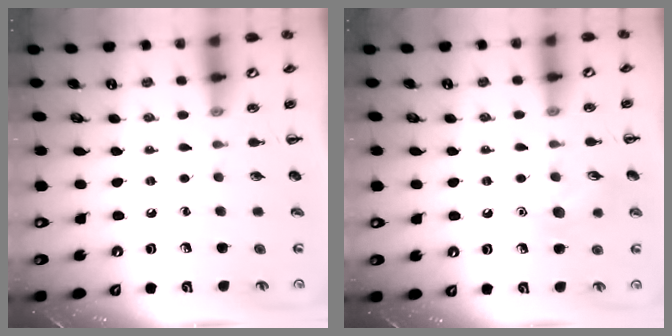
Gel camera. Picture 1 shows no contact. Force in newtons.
{"total": 8.1, "press": 8.0, "slide": 1.2}